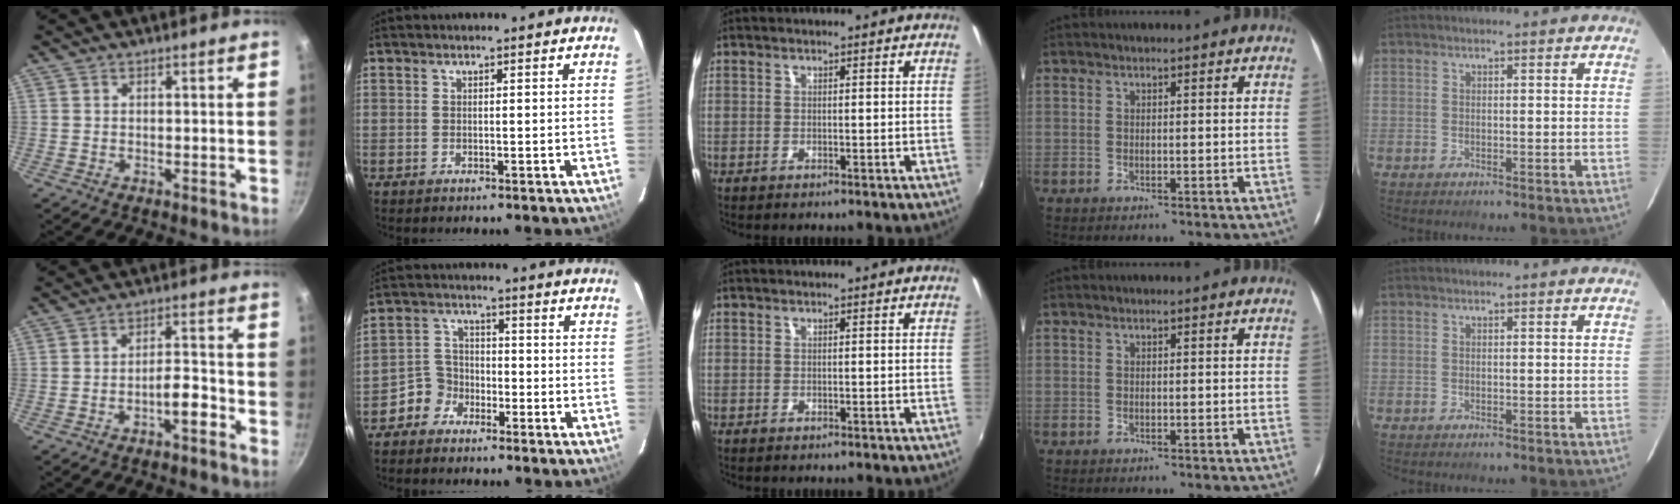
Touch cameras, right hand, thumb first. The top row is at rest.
{"thumb": {"total": 5.0, "force": [-2.8, 1.6, 3.8], "torque": [-0.052, 0.031, -0.043]}, "index": {"total": 5.3, "force": [-3.4, 4.0, 0.2], "torque": [-0.007, 0.028, -0.069]}}